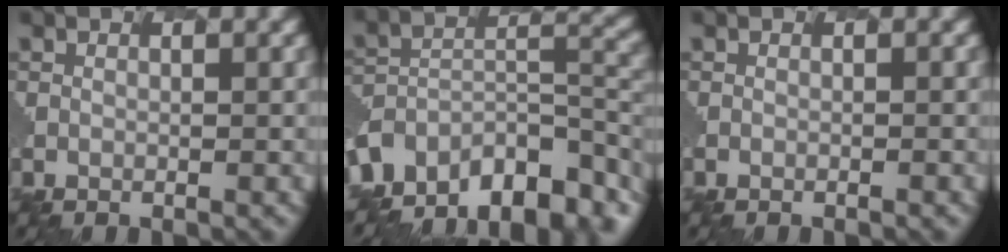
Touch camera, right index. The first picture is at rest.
{"total": 10.5, "force": [-8.0, 5.2, 4.5], "torque": [-0.082, 0.012, -0.139]}
{"total": 0.5, "force": [-0.5, 0.1, 0.1], "torque": [0.003, 0.003, -0.009]}